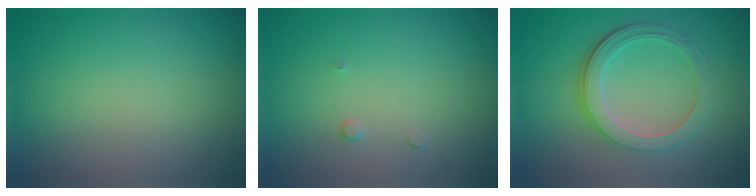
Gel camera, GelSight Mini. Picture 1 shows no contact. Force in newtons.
{"total": 0.6, "press": 0.6, "slide": 0.2}
{"total": 5.0, "press": 3.8, "slide": 3.2}